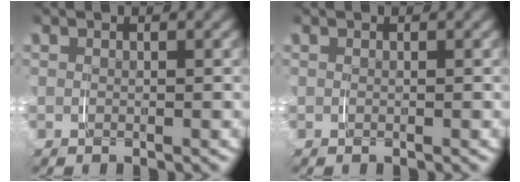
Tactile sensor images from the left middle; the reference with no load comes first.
{"total": 0.0}